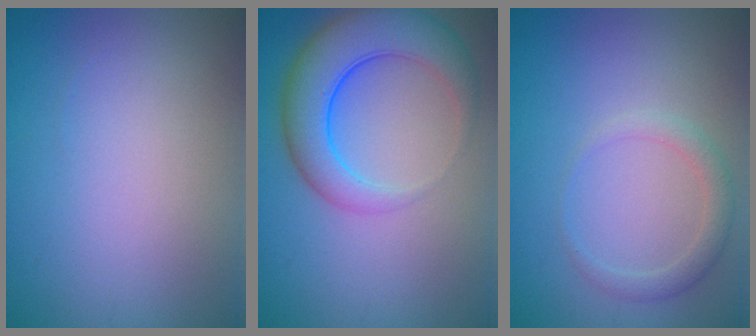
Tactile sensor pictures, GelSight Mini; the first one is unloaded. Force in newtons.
{"total": 6.8, "press": 6.7, "slide": 0.3}
{"total": 1.9, "press": 1.9, "slide": 0.1}